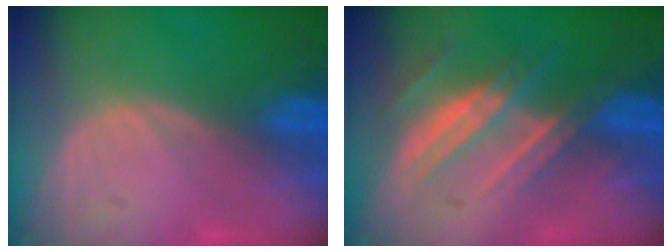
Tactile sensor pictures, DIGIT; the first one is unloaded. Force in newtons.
{"total": 7.4, "press": 6.7, "slide": 3.1}